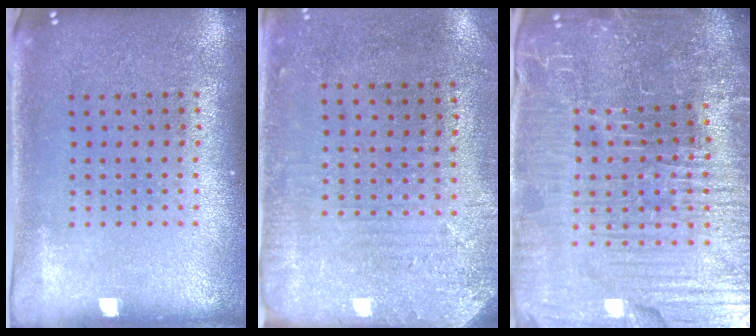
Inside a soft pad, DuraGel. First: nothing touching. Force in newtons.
{"total": 2.8, "press": 2.3, "slide": 1.7}
{"total": 7.0, "press": 6.3, "slide": 3.2}